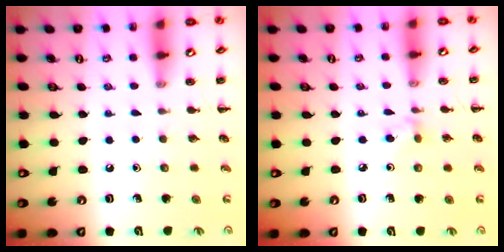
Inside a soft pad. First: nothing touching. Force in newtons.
{"total": 5.1, "press": 4.8, "slide": 1.7}